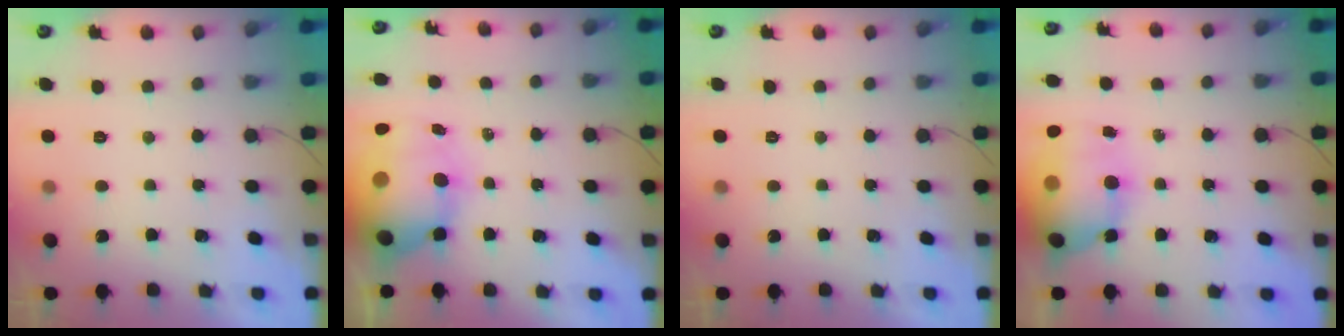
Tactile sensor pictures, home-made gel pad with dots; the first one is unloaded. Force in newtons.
{"total": 19.4, "press": 18.9, "slide": 4.6}
{"total": 0.0}
{"total": 19.1, "press": 17.0, "slide": 8.7}